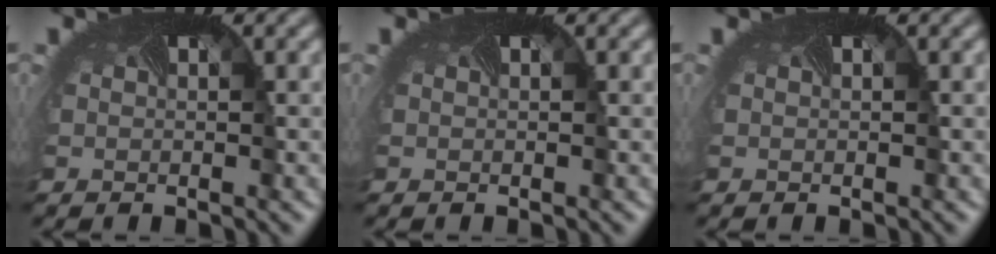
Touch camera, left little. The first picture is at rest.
{"total": 0.0}
{"total": 0.0}